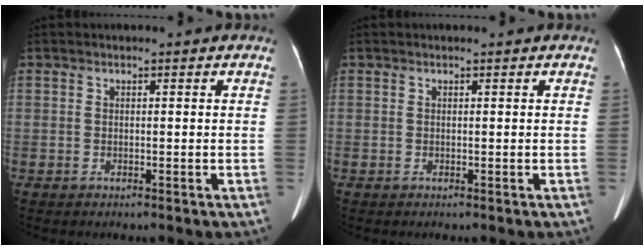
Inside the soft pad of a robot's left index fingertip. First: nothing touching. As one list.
[{"total": 0.0}]